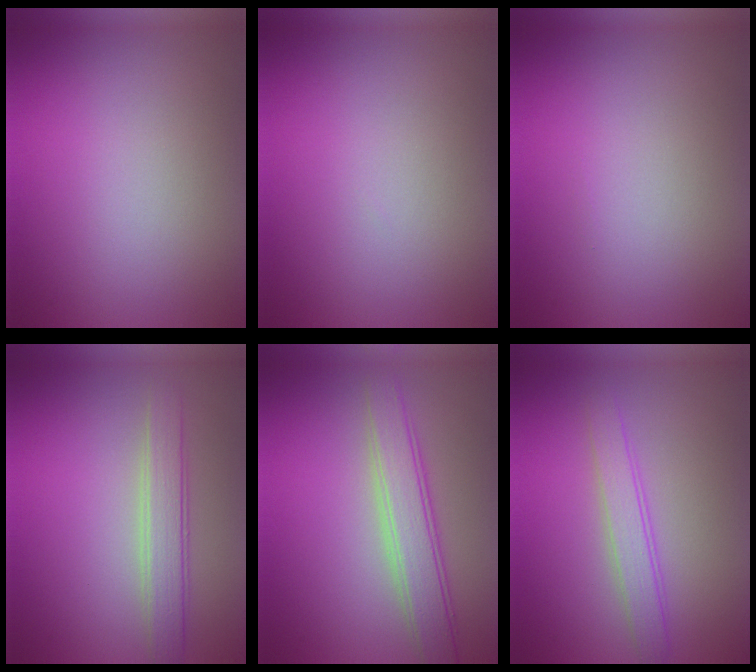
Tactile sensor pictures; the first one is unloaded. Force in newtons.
{"total": 0.0}
{"total": 0.0}
{"total": 2.8, "press": 2.8, "slide": 0.3}
{"total": 4.1, "press": 4.1, "slide": 0.4}
{"total": 2.5, "press": 2.5, "slide": 0.0}